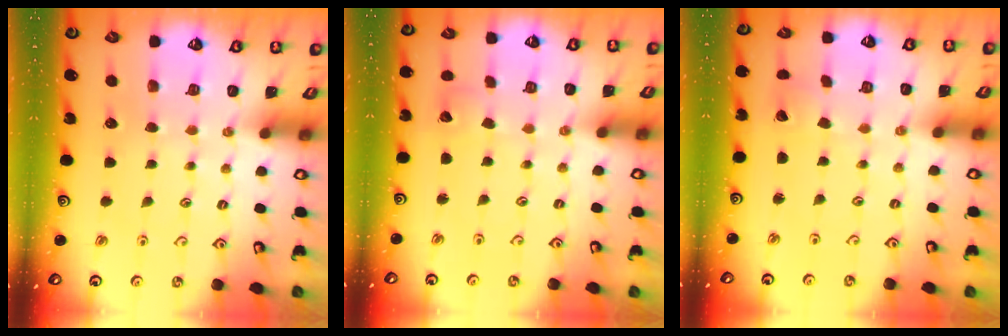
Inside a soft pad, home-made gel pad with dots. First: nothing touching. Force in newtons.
{"total": 3.9, "press": 3.9, "slide": 0.2}
{"total": 2.1, "press": 2.1, "slide": 0.2}